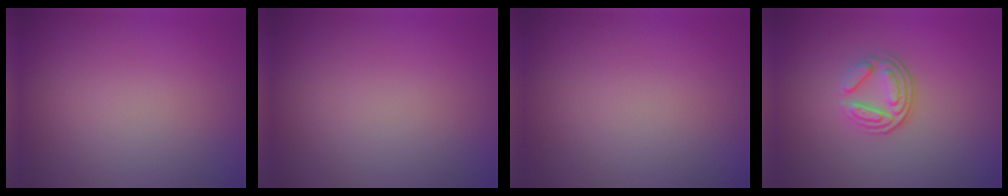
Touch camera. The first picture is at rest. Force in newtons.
{"total": 0.0}
{"total": 0.0}
{"total": 3.6, "press": 2.7, "slide": 2.4}